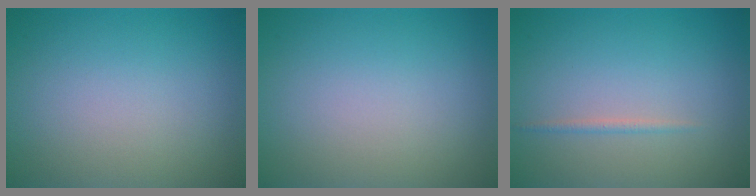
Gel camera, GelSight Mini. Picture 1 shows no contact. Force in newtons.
{"total": 0.0}
{"total": 0.8, "press": 0.7, "slide": 0.1}